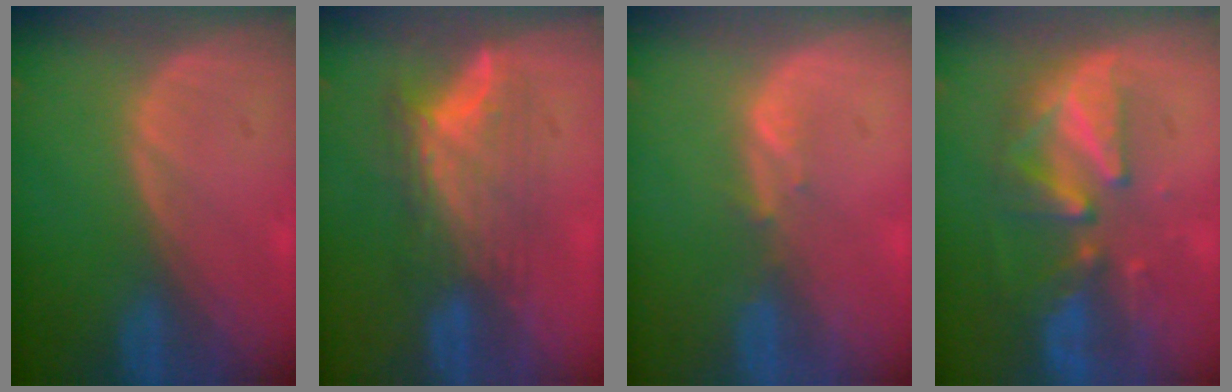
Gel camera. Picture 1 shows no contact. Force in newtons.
{"total": 8.1, "press": 6.8, "slide": 4.5}
{"total": 1.4, "press": 1.2, "slide": 0.6}
{"total": 8.5, "press": 8.0, "slide": 2.6}